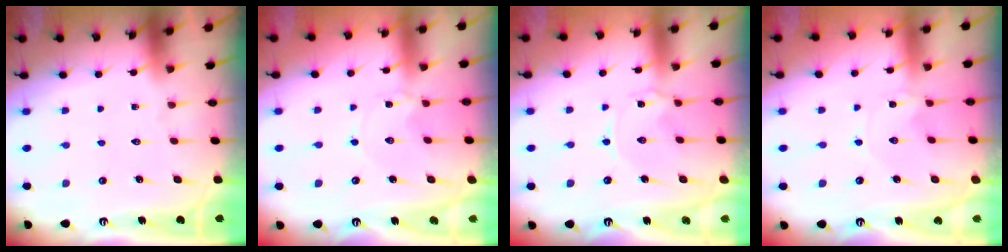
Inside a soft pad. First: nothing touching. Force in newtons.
{"total": 1.6, "press": 1.6, "slide": 0.3}
{"total": 0.5, "press": 0.5, "slide": 0.1}
{"total": 0.8, "press": 0.8, "slide": 0.1}